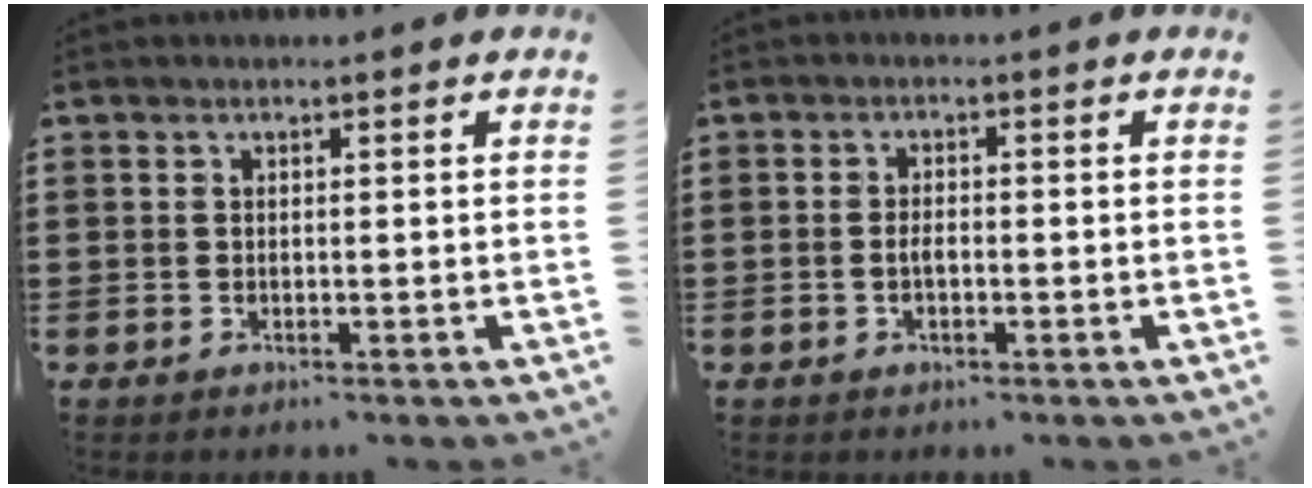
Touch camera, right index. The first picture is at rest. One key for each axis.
{"total": 1.9, "fx": -0.5, "fy": 0.8, "fz": 1.7, "tx": -0.032, "ty": 0.002, "tz": -0.010}